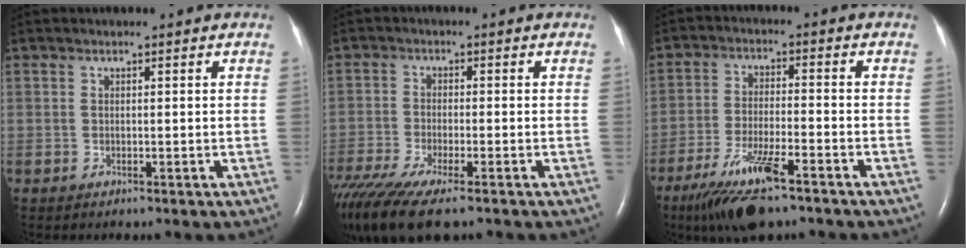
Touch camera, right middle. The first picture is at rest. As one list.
[{"total": 12.5, "force": [-9.2, 2.4, 8.1], "torque": [-0.157, -0.030, -0.160]}, {"total": 10.6, "force": [-6.9, 1.5, 7.8], "torque": [-0.156, -0.027, -0.121]}]